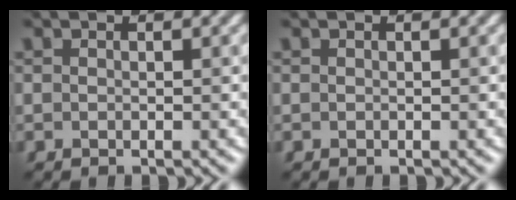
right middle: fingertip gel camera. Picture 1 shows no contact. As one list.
[{"total": 0.0}]